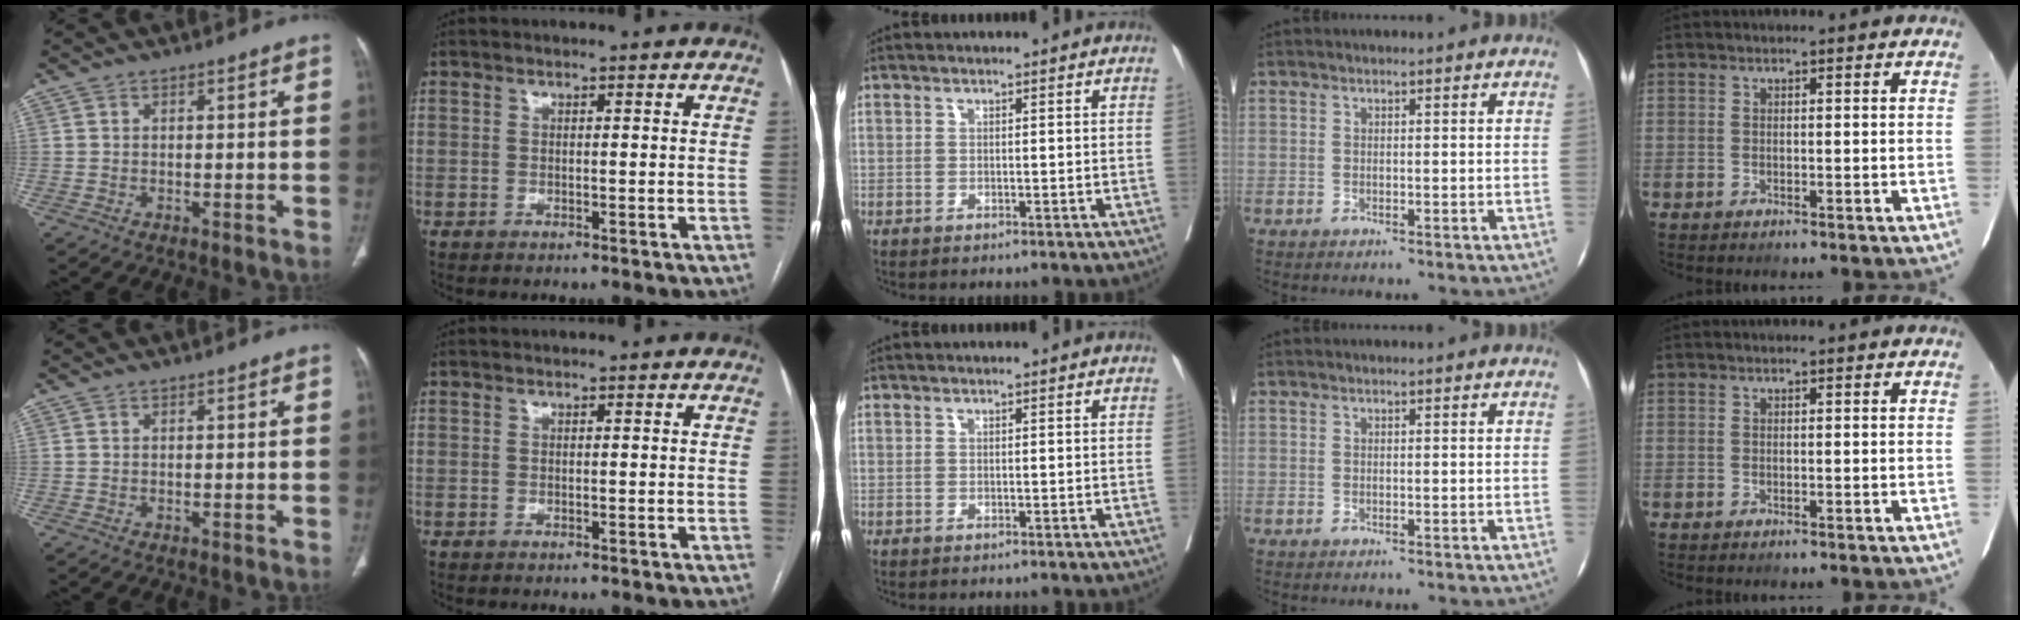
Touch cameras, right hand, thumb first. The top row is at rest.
{}